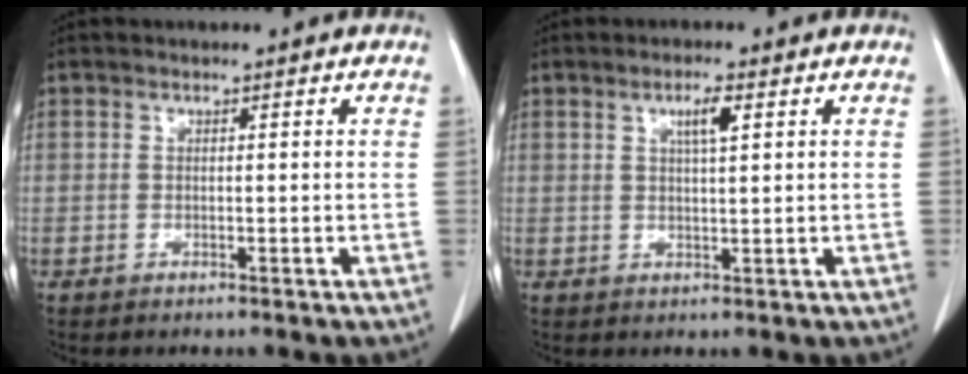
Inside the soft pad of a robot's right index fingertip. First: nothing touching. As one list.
[{"total": 3.1, "force": [1.3, 0.3, 2.8], "torque": [-0.048, 0.000, 0.022]}]